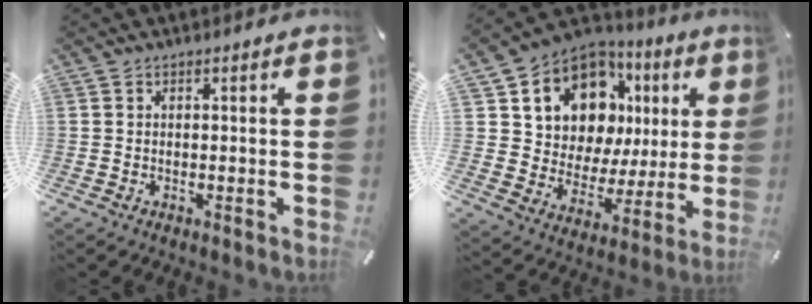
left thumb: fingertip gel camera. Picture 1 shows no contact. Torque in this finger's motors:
{"motor_torque": [2.50, 2.50, 2.01, -0.77, 0.20]}